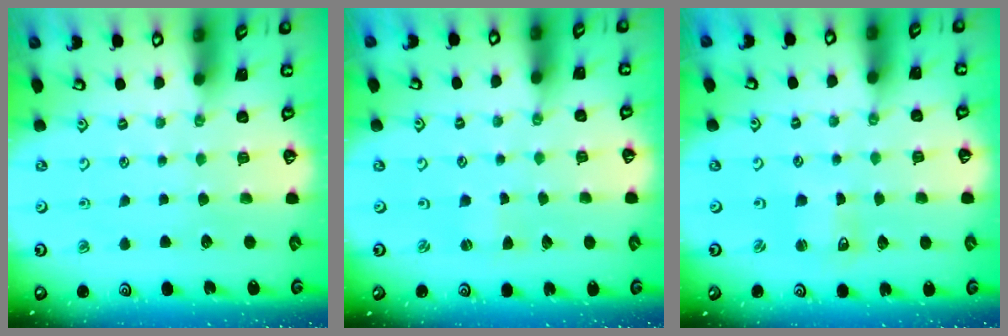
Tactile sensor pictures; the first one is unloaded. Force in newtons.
{"total": 1.1, "press": 1.1, "slide": 0.3}
{"total": 1.7, "press": 1.6, "slide": 0.3}